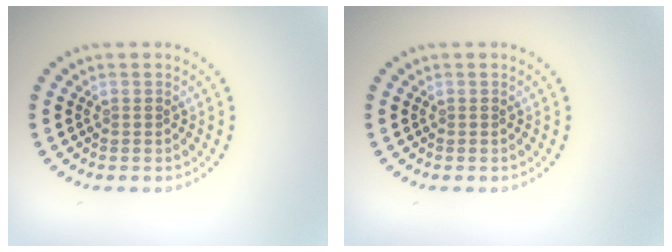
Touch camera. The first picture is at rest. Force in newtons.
{"total": 0.0}